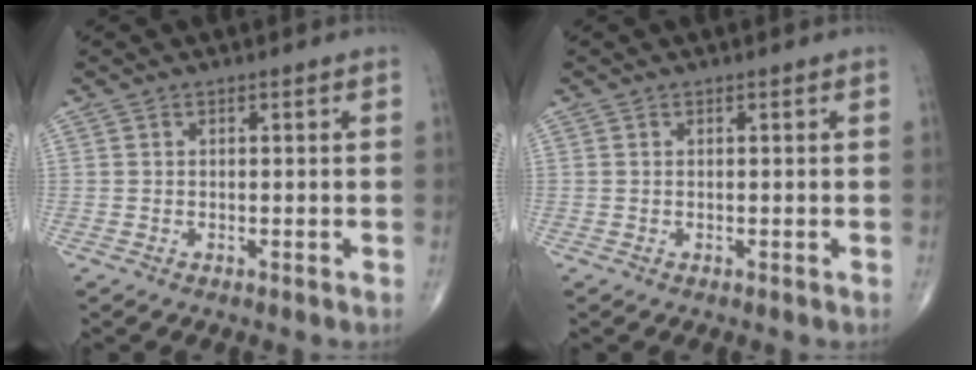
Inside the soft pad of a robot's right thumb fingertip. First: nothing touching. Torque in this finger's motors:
{"motor_torque": [0.22, -0.04, 0.04, -0.24, -0.02]}